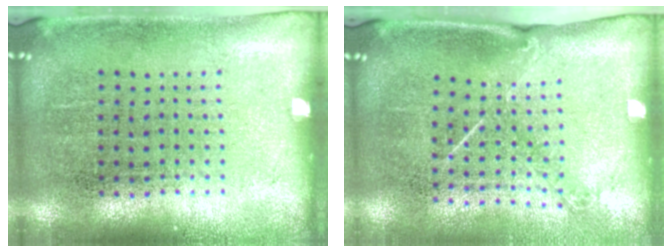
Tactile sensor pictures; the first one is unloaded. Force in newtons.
{"total": 1.4, "press": 1.0, "slide": 1.0}